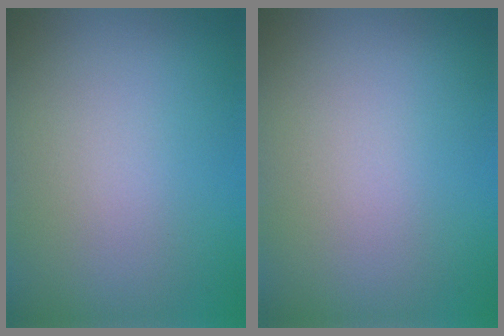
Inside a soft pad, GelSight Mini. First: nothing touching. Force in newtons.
{"total": 0.0}